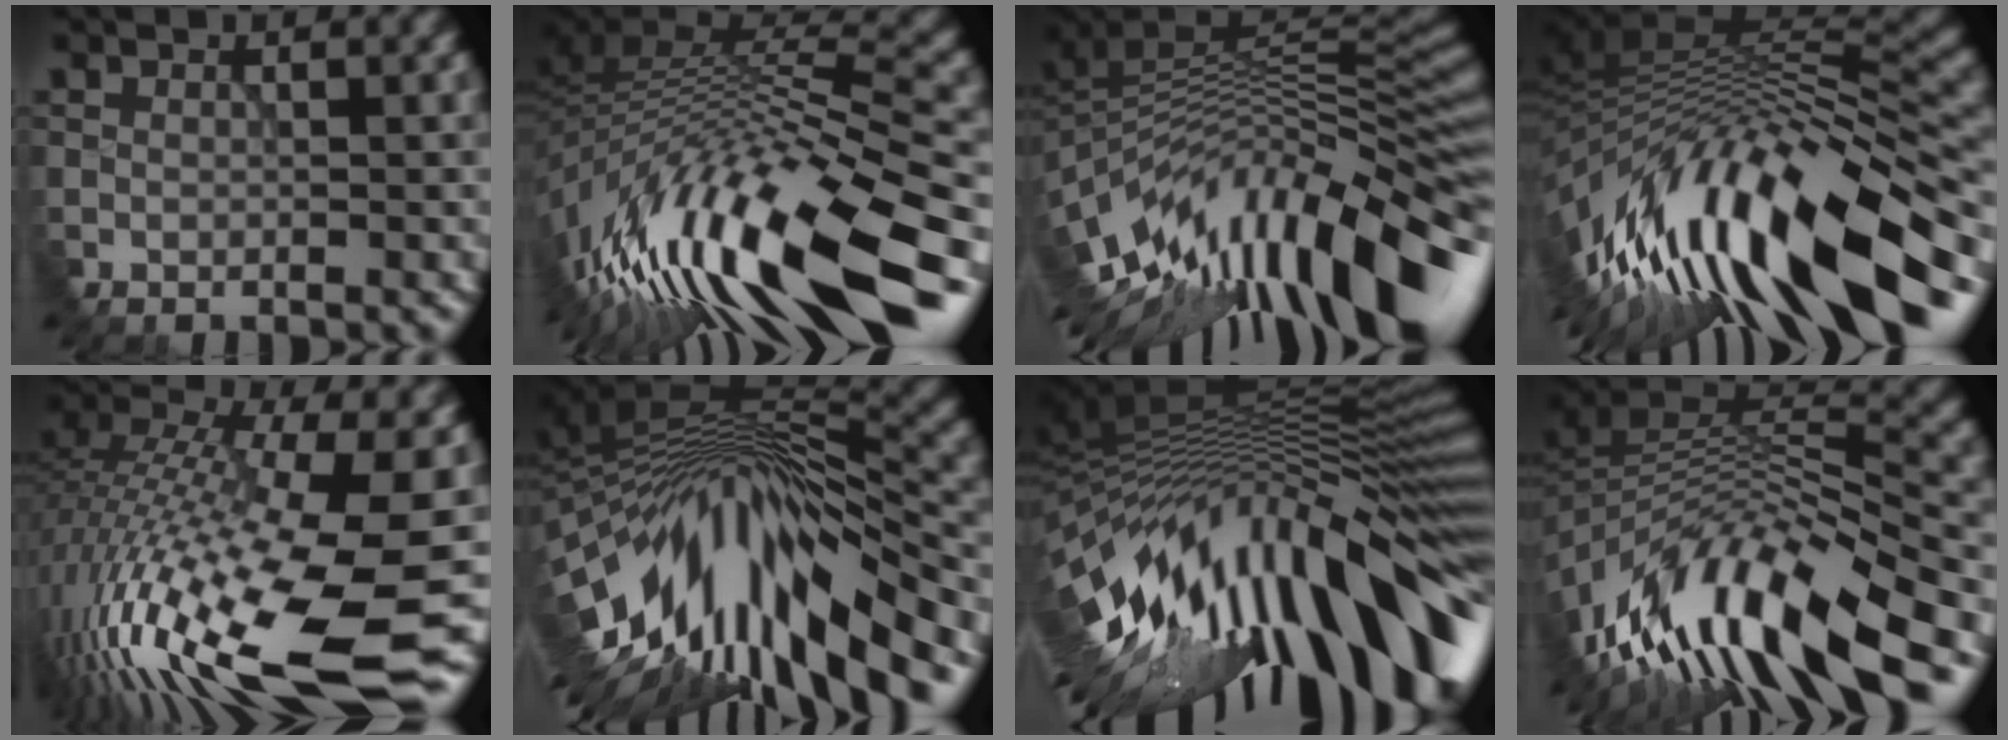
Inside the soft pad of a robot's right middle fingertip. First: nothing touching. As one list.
[{"total": 15.8, "force": [-7.6, 4.4, 13.1], "torque": [-0.245, 0.021, -0.141]}, {"total": 14.9, "force": [-5.9, 5.2, 12.7], "torque": [-0.208, 0.019, -0.104]}, {"total": 15.9, "force": [-5.6, 5.4, 13.9], "torque": [-0.248, 0.017, -0.095]}, {"total": 17.0, "force": [-4.9, 4.9, 15.5], "torque": [-0.312, -0.009, -0.090]}, {"total": 15.1, "force": [-6.1, 5.4, 12.7], "torque": [-0.216, 0.013, -0.100]}, {"total": 17.5, "force": [-4.8, 6.5, 15.5], "torque": [-0.224, 0.010, -0.090]}, {"total": 12.8, "force": [-7.0, 4.8, 9.6], "torque": [-0.185, 0.020, -0.117]}]